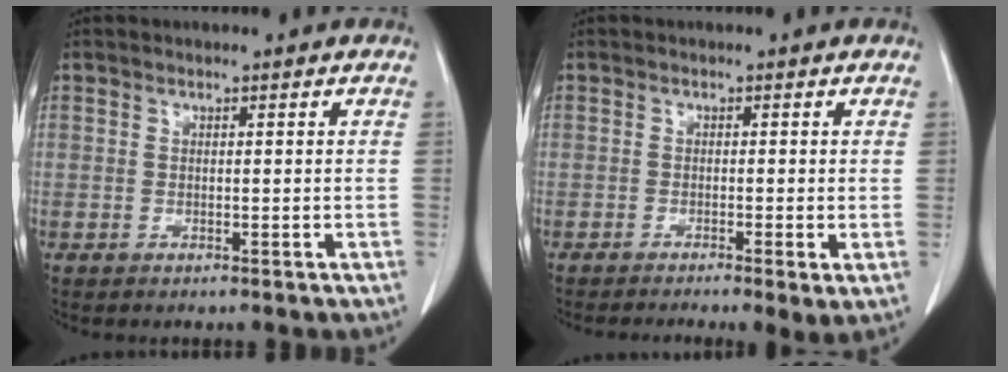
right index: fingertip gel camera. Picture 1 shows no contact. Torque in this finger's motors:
{"motor_torque": [0.83, -0.81, 0.22, 0.04]}